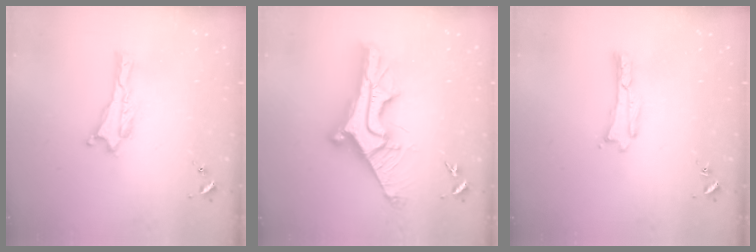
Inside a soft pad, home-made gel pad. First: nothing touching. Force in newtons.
{"total": 12.7, "press": 12.6, "slide": 1.1}
{"total": 0.0}